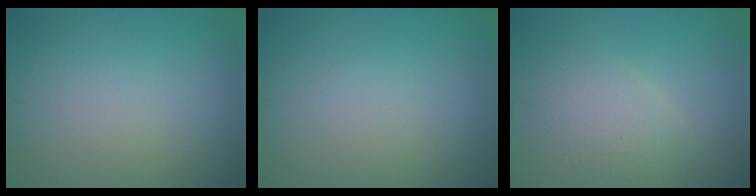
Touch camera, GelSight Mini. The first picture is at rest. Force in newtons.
{"total": 0.0}
{"total": 3.0, "press": 3.0, "slide": 0.2}